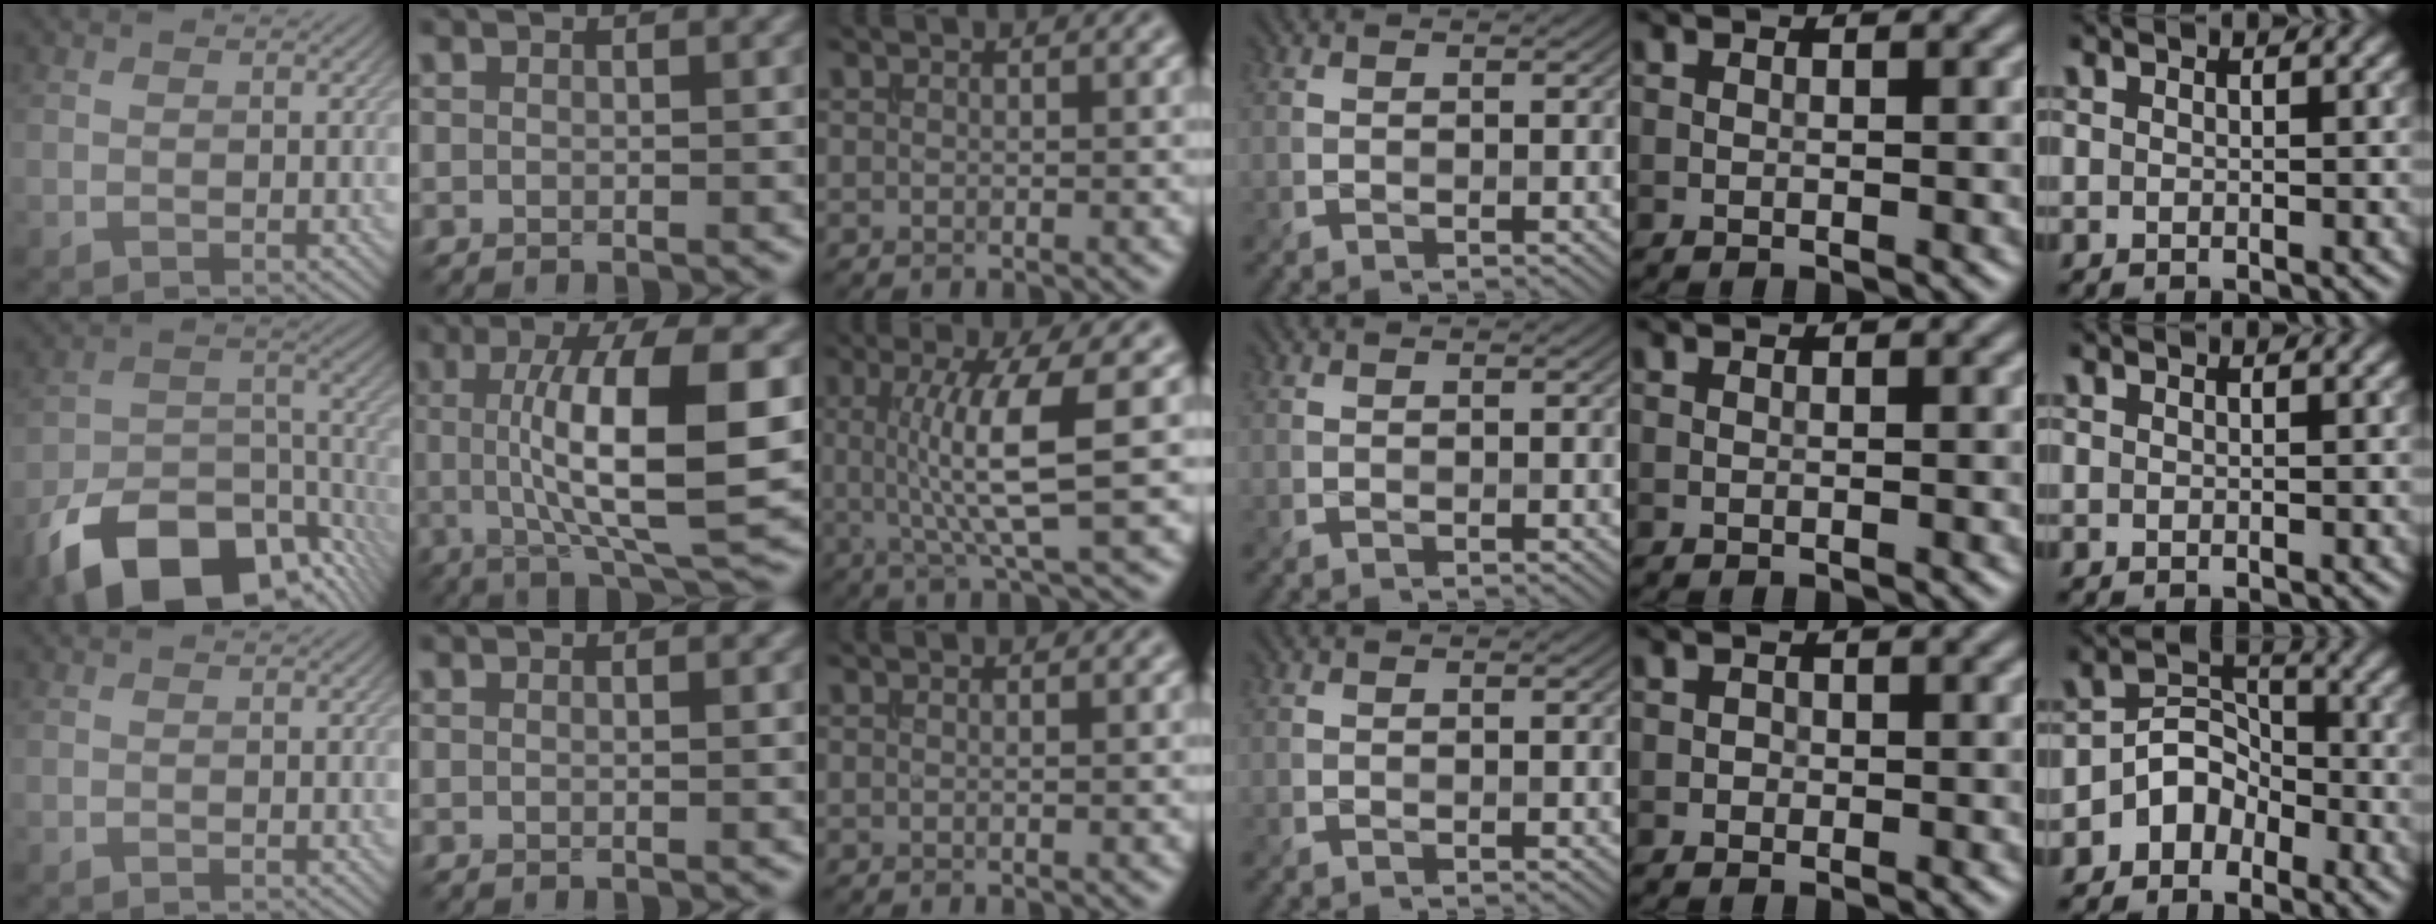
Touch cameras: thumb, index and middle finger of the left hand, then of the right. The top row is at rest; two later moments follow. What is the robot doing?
{"motion": "insert", "object": "drawer"}